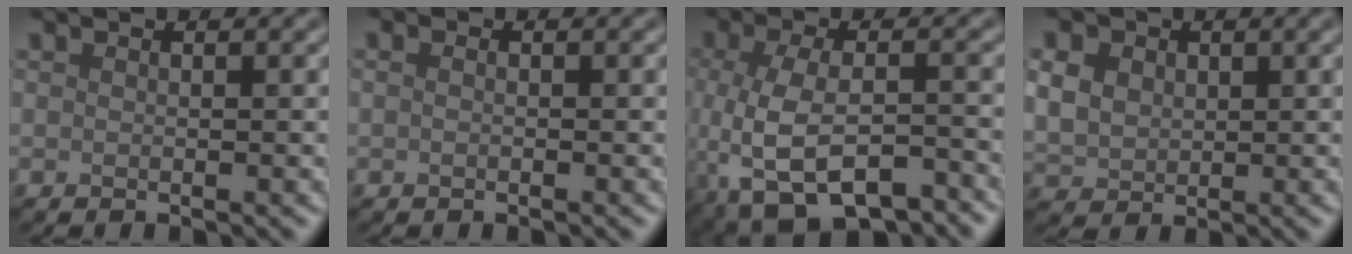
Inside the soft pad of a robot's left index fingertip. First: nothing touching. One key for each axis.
{"total": 0.6, "fx": -0.1, "fy": 0.3, "fz": 0.5, "tx": -0.013, "ty": -0.003, "tz": -0.004}
{"total": 9.1, "fx": -4.7, "fy": 4.1, "fz": 6.6, "tx": -0.142, "ty": -0.024, "tz": -0.083}
{"total": 6.0, "fx": 2.1, "fy": 4.8, "fz": 2.9, "tx": -0.081, "ty": 0.020, "tz": 0.031}